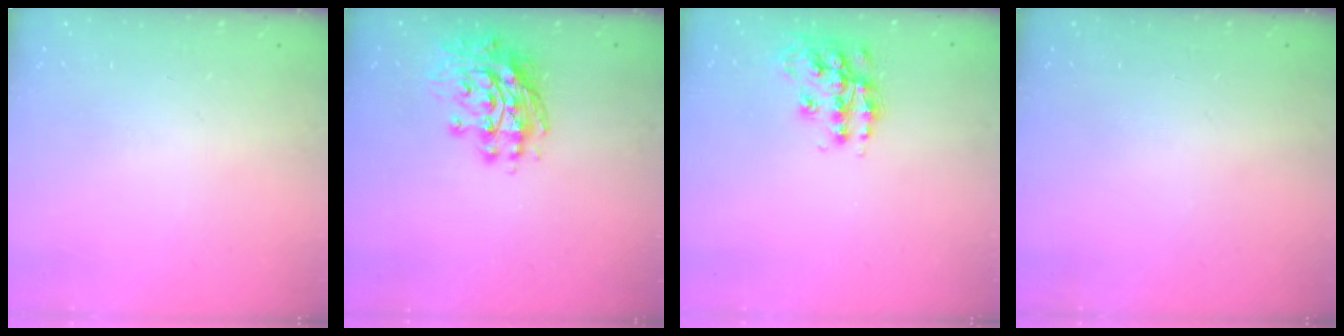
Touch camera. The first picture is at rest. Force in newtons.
{"total": 11.8, "press": 11.7, "slide": 1.3}
{"total": 13.7, "press": 13.7, "slide": 0.9}
{"total": 0.0}